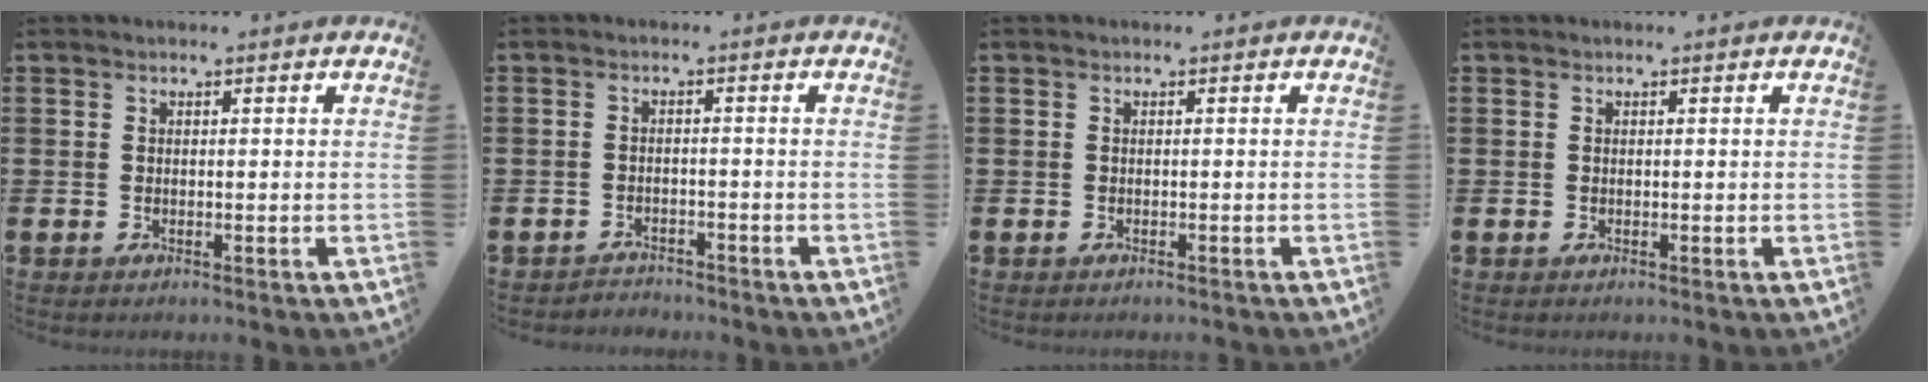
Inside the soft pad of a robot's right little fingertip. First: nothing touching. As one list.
[{"total": 1.7, "force": [-1.7, 0.2, -0.3], "torque": [-0.001, 0.004, -0.039]}, {"total": 0.0}, {"total": 0.0}]